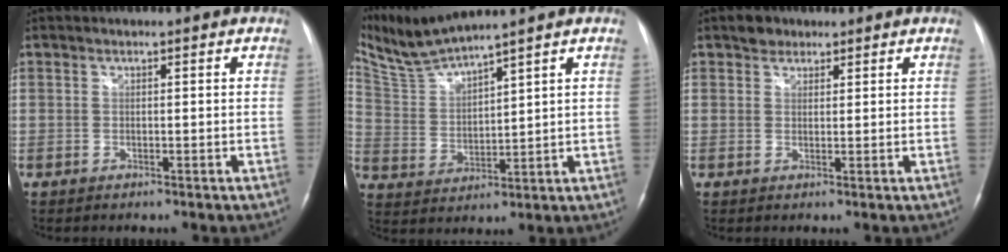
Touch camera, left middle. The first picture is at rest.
{"total": 8.3, "force": [7.8, -1.2, 2.5], "torque": [-0.074, 0.001, 0.170]}
{"total": 2.4, "force": [1.7, 1.7, 0.5], "torque": [-0.007, 0.007, 0.025]}